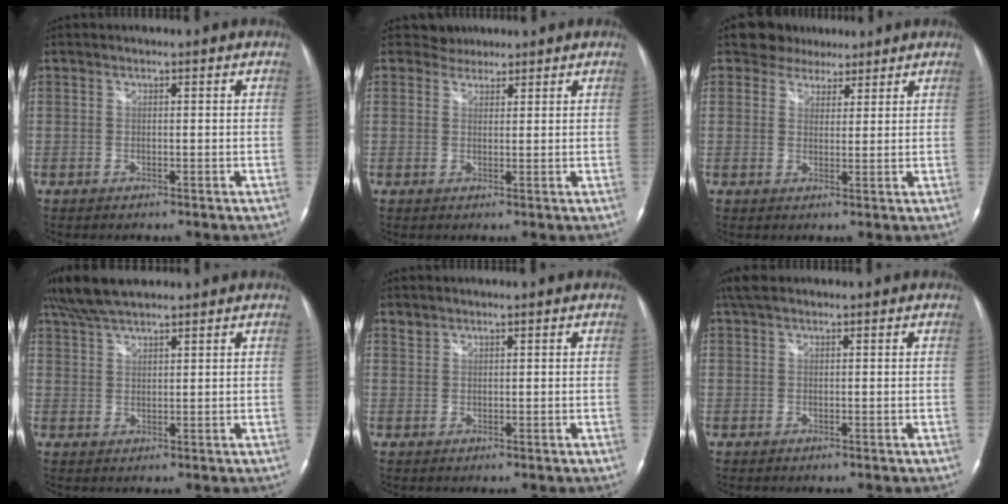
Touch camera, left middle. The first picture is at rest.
{"total": 2.2, "force": [1.9, 1.1, -0.5], "torque": [0.008, 0.007, 0.028]}
{"total": 4.7, "force": [3.8, 2.8, 0.3], "torque": [0.000, 0.008, 0.056]}
{"total": 7.5, "force": [6.5, 1.2, 3.6], "torque": [-0.075, 0.031, 0.121]}
{"total": 1.0, "force": [0.9, 0.3, -0.1], "torque": [0.000, 0.005, 0.019]}
{"total": 2.8, "force": [2.1, 0.9, 1.7], "torque": [-0.040, 0.025, 0.042]}